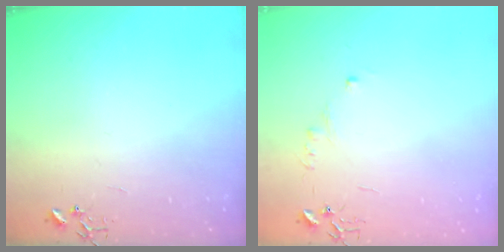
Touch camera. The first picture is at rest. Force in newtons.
{"total": 4.6, "press": 4.6, "slide": 0.6}